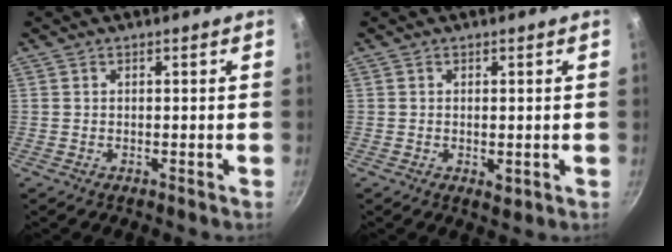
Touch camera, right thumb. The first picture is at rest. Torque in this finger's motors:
{"motor_torque": [-0.21, 0.12, 0.24, 0.29, 0.08]}